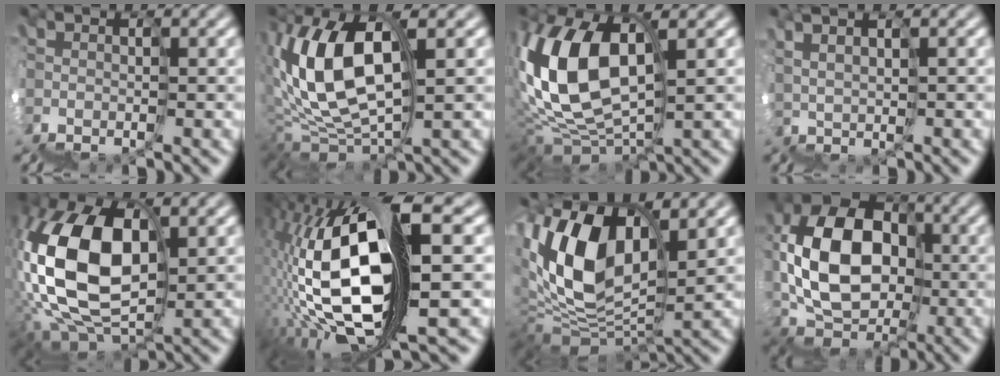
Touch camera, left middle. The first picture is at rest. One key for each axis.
{"total": 7.4, "fx": 4.1, "fy": 3.0, "fz": 5.5, "tx": -0.118, "ty": 0.041, "tz": 0.063}
{"total": 7.6, "fx": 3.9, "fy": 3.9, "fz": 5.2, "tx": -0.119, "ty": 0.036, "tz": 0.062}
{"total": 3.0, "fx": 2.9, "fy": -0.1, "fz": 0.6, "tx": 0.014, "ty": 0.039, "tz": 0.058}
{"total": 10.7, "fx": 2.9, "fy": 6.0, "fz": 8.4, "tx": -0.194, "ty": 0.043, "tz": 0.035}
{"total": 13.2, "fx": 2.2, "fy": 4.9, "fz": 12.1, "tx": -0.231, "ty": 0.011, "tz": 0.053}
{"total": 9.3, "fx": 5.0, "fy": 4.2, "fz": 6.6, "tx": -0.133, "ty": 0.038, "tz": 0.081}
{"total": 7.3, "fx": 2.0, "fy": 5.4, "fz": 4.4, "tx": -0.073, "ty": 0.053, "tz": 0.013}